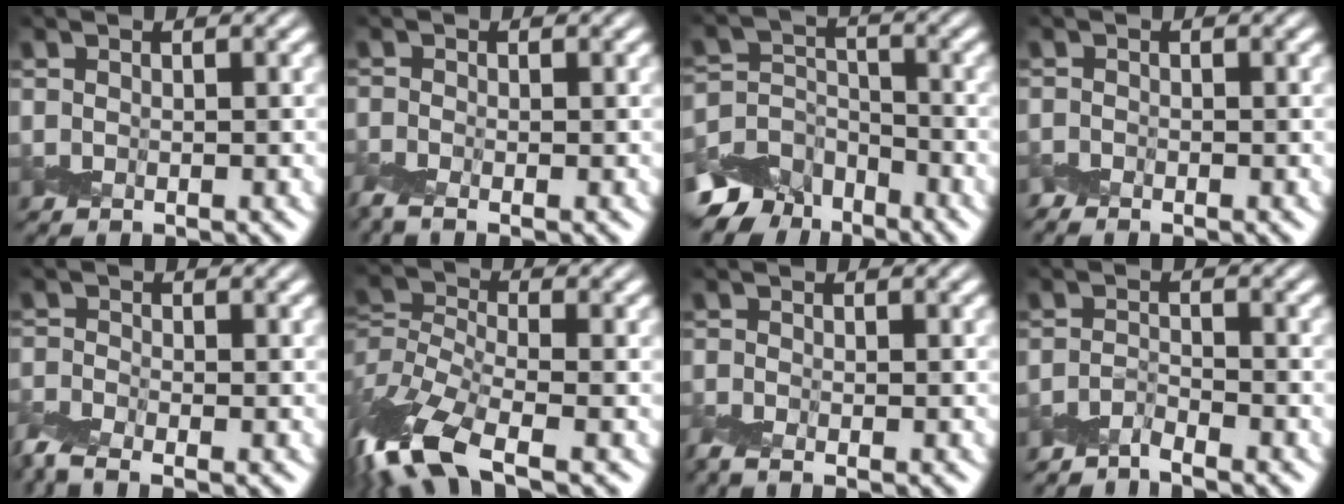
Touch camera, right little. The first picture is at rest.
{"total": 2.6, "force": [-1.4, 1.2, 1.8], "torque": [-0.053, -0.001, -0.039]}
{"total": 5.5, "force": [-4.3, 3.3, 1.1], "torque": [-0.011, 0.003, -0.084]}
{"total": 0.8, "force": [-0.7, 0.3, 0.1], "torque": [-0.007, -0.001, -0.019]}
{"total": 3.7, "force": [-2.5, 1.6, 2.2], "torque": [-0.057, -0.006, -0.062]}
{"total": 9.4, "force": [-4.9, 3.3, 7.2], "torque": [-0.164, -0.013, -0.101]}
{"total": 2.2, "force": [-1.2, 1.1, 1.6], "torque": [-0.048, -0.001, -0.034]}
{"total": 1.9, "force": [-1.9, -0.4, 0.1], "torque": [-0.002, 0.000, -0.043]}